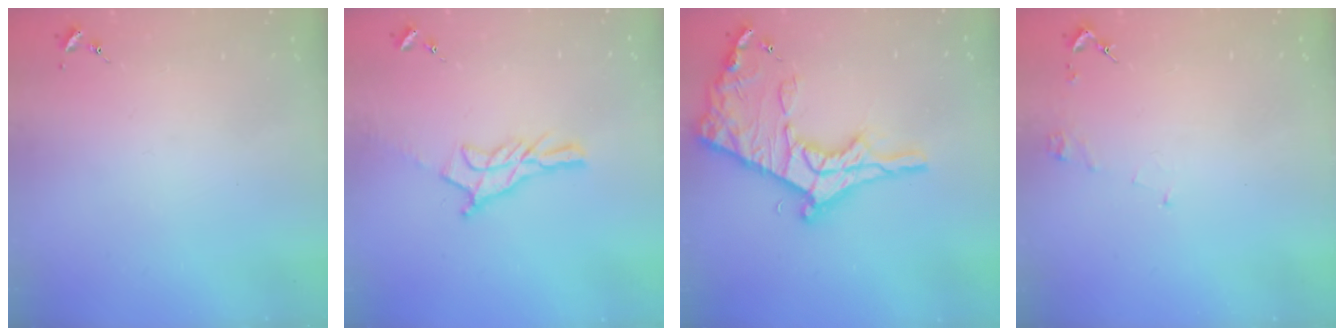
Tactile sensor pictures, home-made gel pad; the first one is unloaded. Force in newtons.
{"total": 11.2, "press": 11.1, "slide": 0.7}
{"total": 21.0, "press": 20.9, "slide": 1.8}
{"total": 3.7, "press": 3.7, "slide": 0.5}